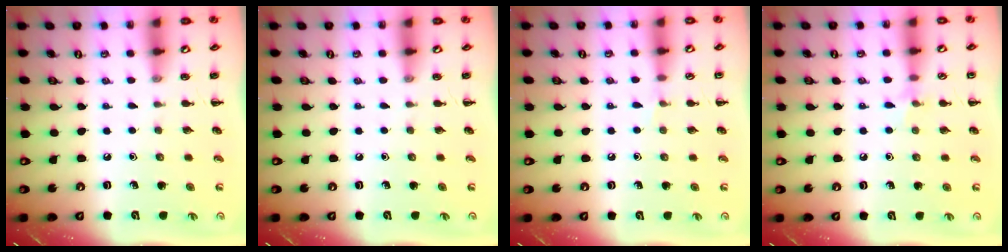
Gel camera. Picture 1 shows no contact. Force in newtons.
{"total": 0.0}
{"total": 3.0, "press": 2.8, "slide": 0.9}
{"total": 5.7, "press": 5.4, "slide": 1.9}